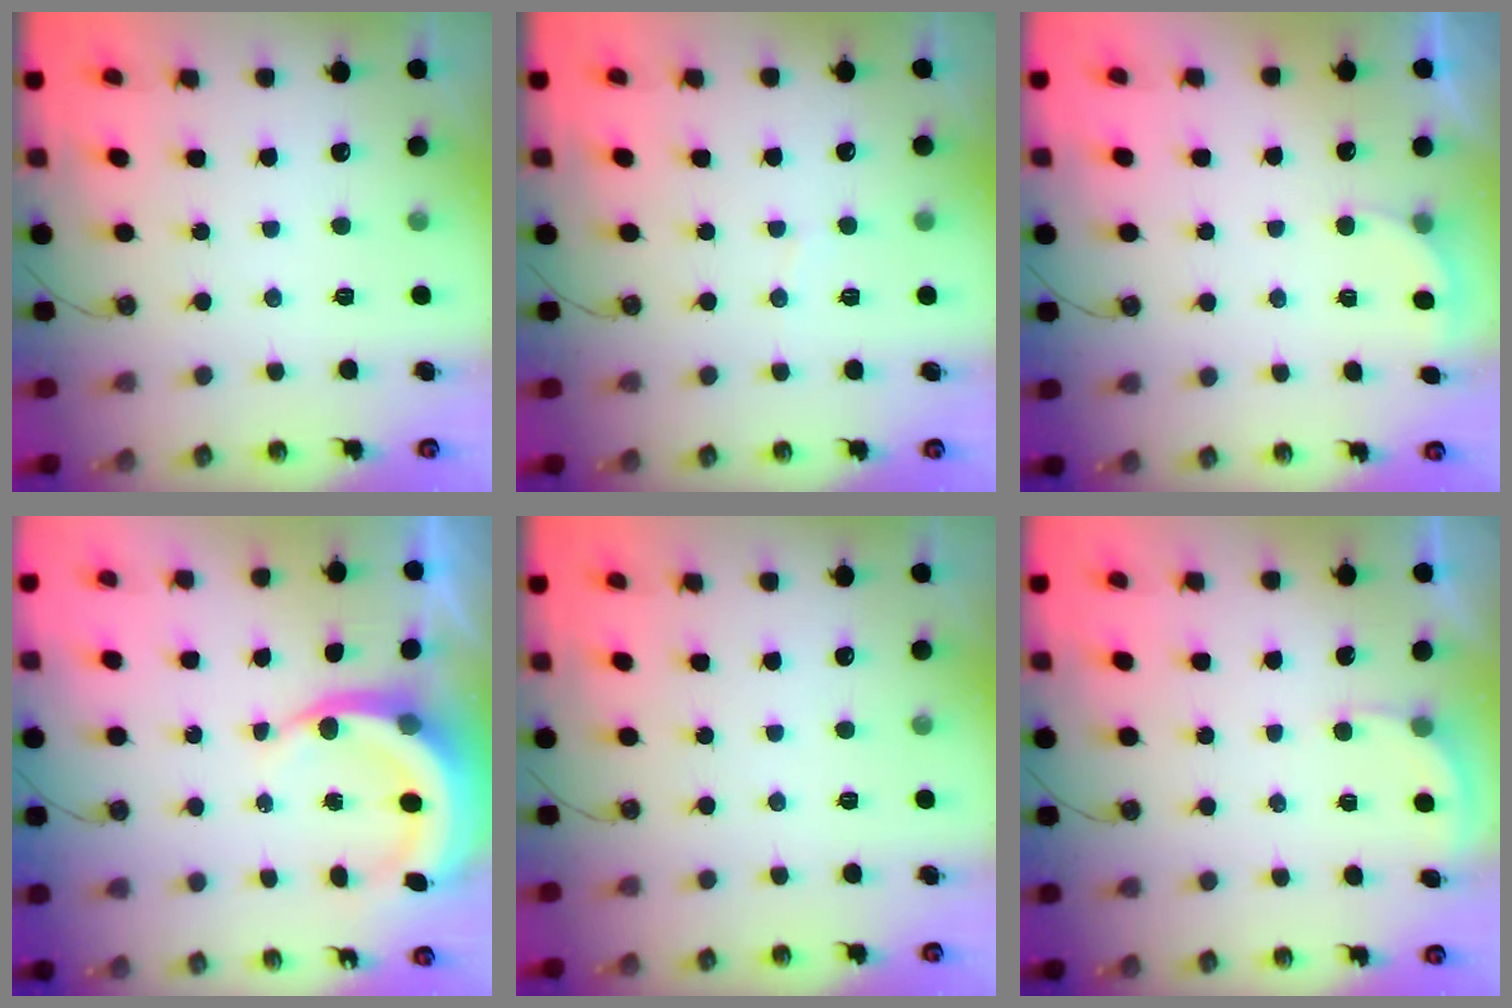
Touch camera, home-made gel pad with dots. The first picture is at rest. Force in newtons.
{"total": 3.0, "press": 2.9, "slide": 0.3}
{"total": 2.4, "press": 2.2, "slide": 1.0}
{"total": 8.1, "press": 7.9, "slide": 1.8}
{"total": 0.0}
{"total": 2.1, "press": 2.1, "slide": 0.1}